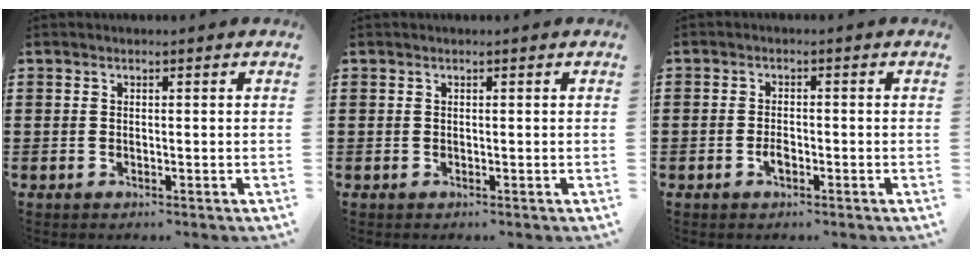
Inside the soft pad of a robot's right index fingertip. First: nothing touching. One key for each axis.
{"total": 0.0}
{"total": 2.0, "fx": -0.9, "fy": 1.0, "fz": 1.5, "tx": -0.030, "ty": 0.001, "tz": -0.016}